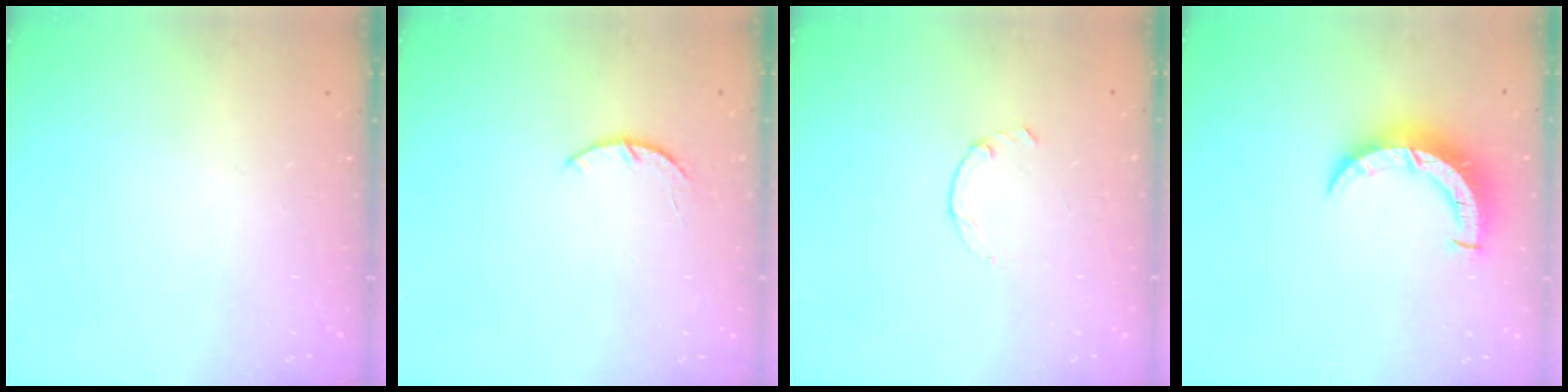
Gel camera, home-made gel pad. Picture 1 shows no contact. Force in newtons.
{"total": 2.9, "press": 2.8, "slide": 0.5}
{"total": 1.3, "press": 1.2, "slide": 0.4}
{"total": 8.7, "press": 8.7, "slide": 0.9}